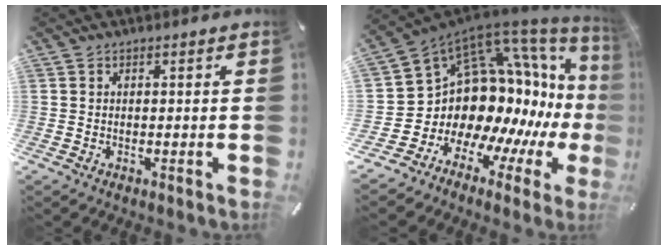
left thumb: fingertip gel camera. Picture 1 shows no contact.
{"total": 16.4, "force": [1.4, 12.9, 10.1], "torque": [-0.146, -0.097, 0.072]}